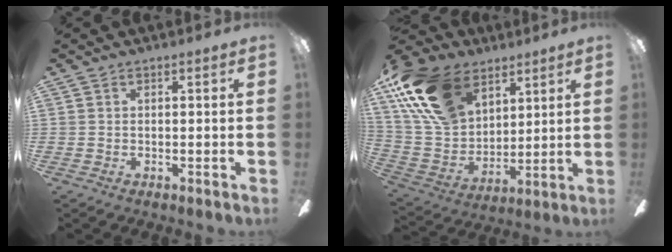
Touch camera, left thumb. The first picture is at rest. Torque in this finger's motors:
{"motor_torque": [0.43, 0.44, 1.52, -1.24, 0.44]}